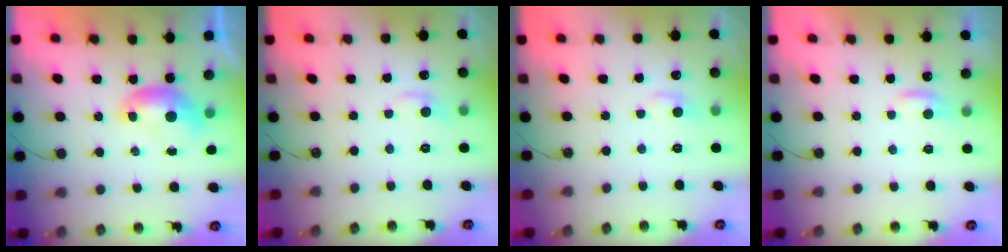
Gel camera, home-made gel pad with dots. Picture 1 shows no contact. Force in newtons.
{"total": 1.0, "press": 0.5, "slide": 0.9}
{"total": 0.8, "press": 0.4, "slide": 0.6}
{"total": 0.6, "press": 0.1, "slide": 0.6}